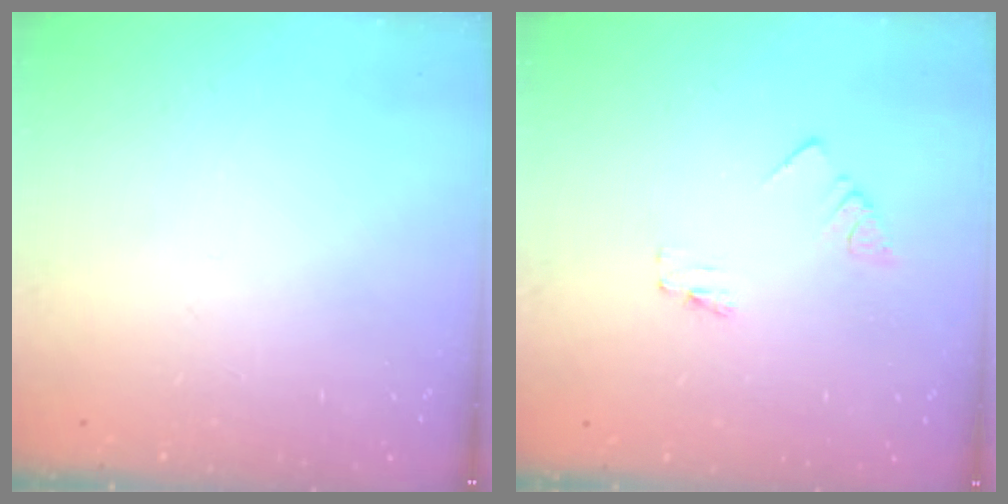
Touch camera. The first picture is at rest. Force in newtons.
{"total": 0.0}